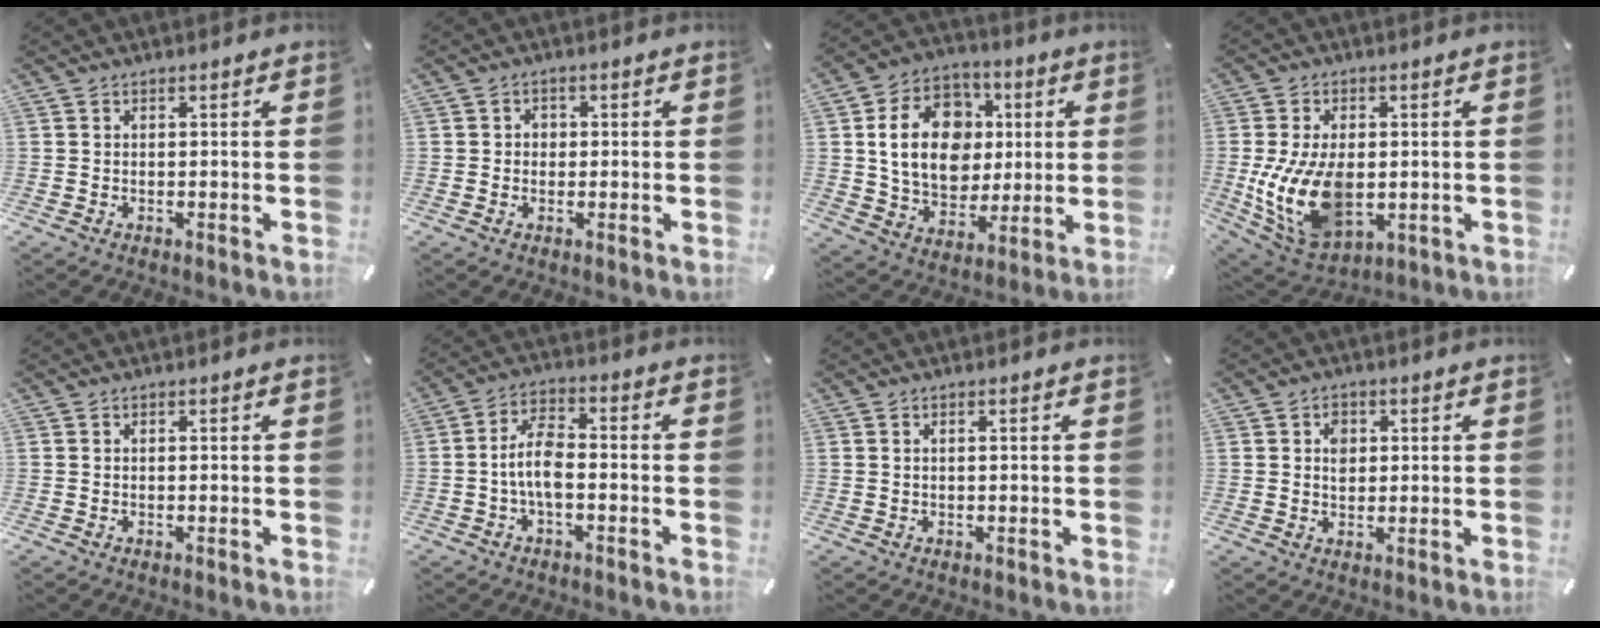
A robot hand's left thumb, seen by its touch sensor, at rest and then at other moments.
{"total": 1.9, "force": [-0.3, 1.7, 0.7], "torque": [-0.008, 0.003, -0.011]}
{"total": 17.9, "force": [3.0, 14.4, 10.2], "torque": [-0.188, 0.008, 0.061]}
{"total": 16.2, "force": [-1.2, 10.5, 12.2], "torque": [-0.256, -0.008, -0.016]}
{"total": 0.0}
{"total": 7.6, "force": [-1.9, 3.4, 6.5], "torque": [-0.137, 0.006, -0.038]}
{"total": 0.7, "force": [0.2, 0.1, 0.7], "torque": [-0.011, -0.001, 0.003]}
{"total": 3.8, "force": [0.8, 3.0, 2.1], "torque": [-0.021, -0.002, 0.008]}